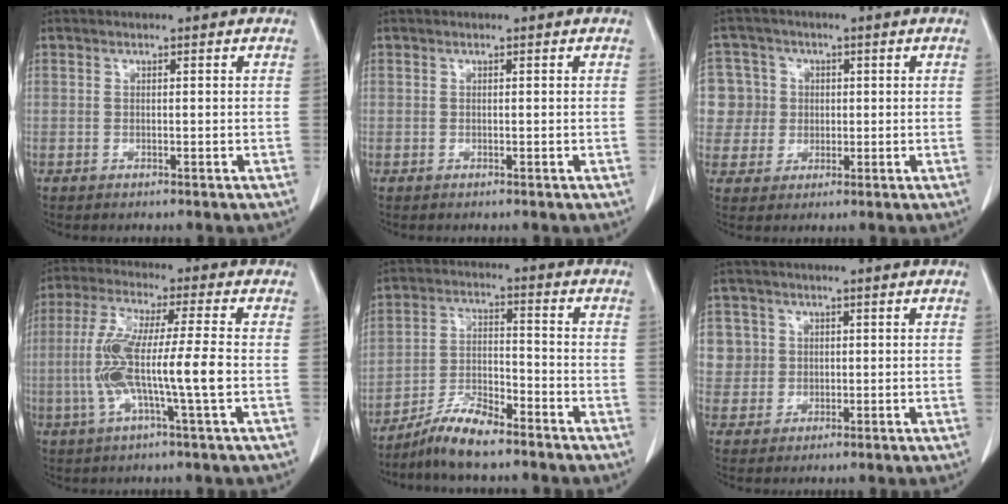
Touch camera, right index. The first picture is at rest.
{"total": 0.0}
{"total": 8.6, "force": [1.2, 8.4, 0.8], "torque": [-0.026, 0.036, 0.035]}
{"total": 11.5, "force": [-1.8, 0.3, 11.4], "torque": [-0.232, 0.006, -0.038]}
{"total": 7.6, "force": [-6.3, 1.3, 4.0], "torque": [-0.082, -0.009, -0.119]}
{"total": 5.3, "force": [1.3, 5.2, 0.0], "torque": [0.014, 0.013, 0.032]}